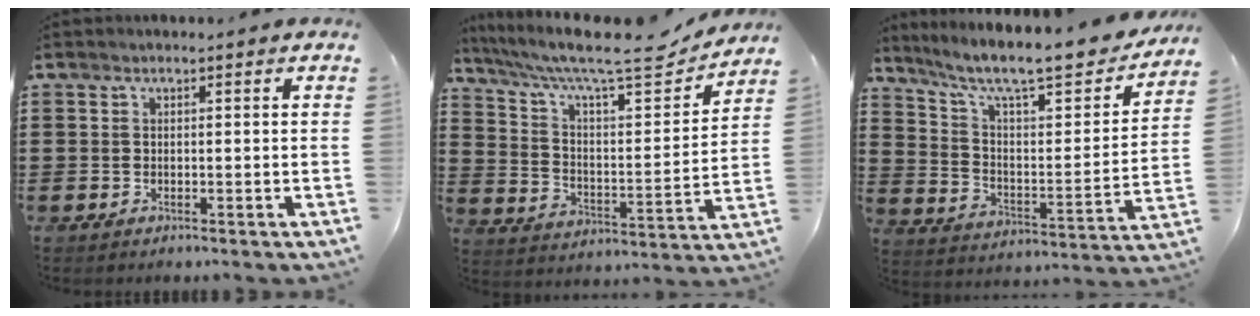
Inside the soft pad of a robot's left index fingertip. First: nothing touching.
{"total": 11.2, "force": [9.2, 1.6, 6.3], "torque": [-0.139, -0.060, 0.147]}
{"total": 10.4, "force": [8.3, 1.7, 6.1], "torque": [-0.134, -0.057, 0.134]}